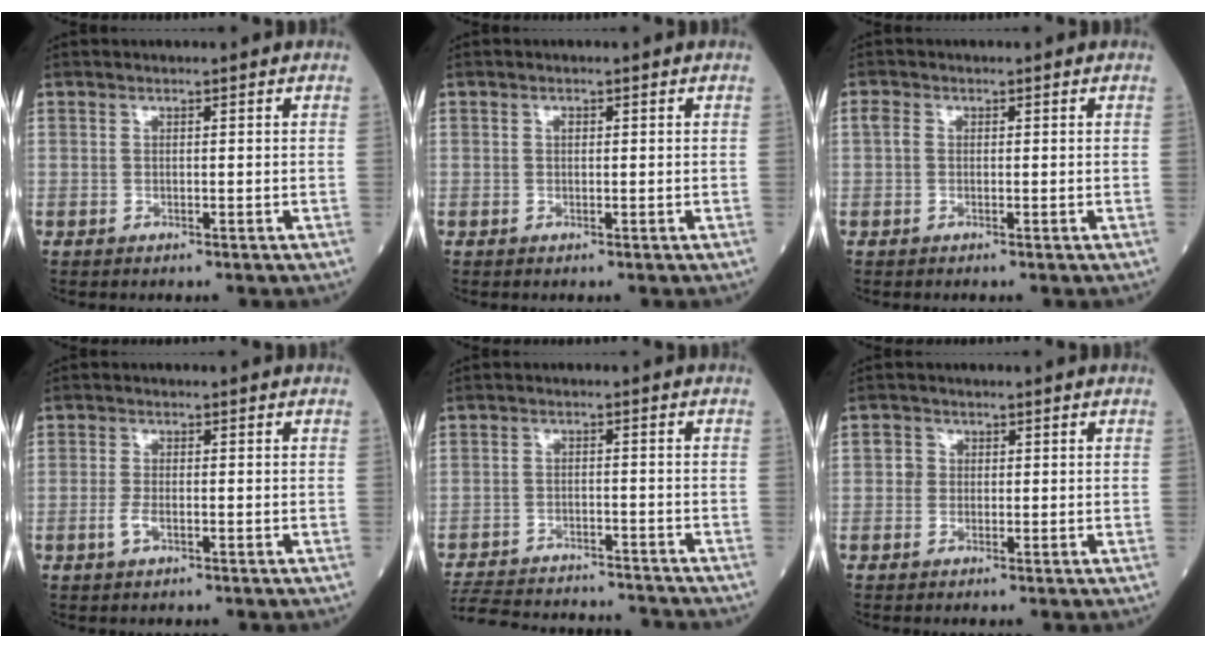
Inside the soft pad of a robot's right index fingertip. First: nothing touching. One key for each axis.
{"total": 0.5, "fx": 0.1, "fy": 0.4, "fz": 0.3, "tx": -0.007, "ty": 0.001, "tz": 0.002}
{"total": 1.4, "fx": 0.2, "fy": 1.1, "fz": 0.8, "tx": -0.022, "ty": 0.011, "tz": 0.003}
{"total": 2.1, "fx": -0.7, "fy": 0.8, "fz": 1.8, "tx": -0.039, "ty": 0.000, "tz": -0.015}
{"total": 16.8, "fx": -15.8, "fy": 3.3, "fz": 4.8, "tx": -0.113, "ty": -0.005, "tz": -0.224}
{"total": 1.8, "fx": 0.1, "fy": 1.8, "fz": 0.4, "tx": -0.002, "ty": 0.003, "tz": -0.001}